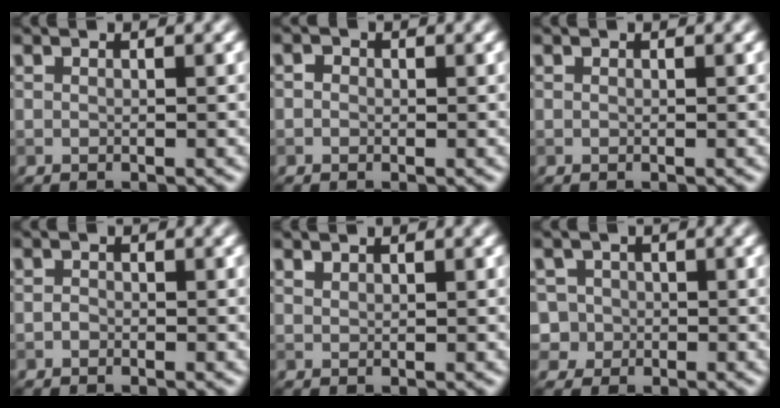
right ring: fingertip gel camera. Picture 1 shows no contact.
{"total": 0.8, "force": [0.0, 0.7, 0.3], "torque": [-0.004, -0.005, -0.006]}
{"total": 0.0}
{"total": 0.6, "force": [-0.3, 0.4, 0.2], "torque": [-0.002, -0.001, -0.008]}
{"total": 0.6, "force": [0.5, 0.2, 0.1], "torque": [-0.003, -0.001, 0.014]}
{"total": 3.9, "force": [-0.4, 3.8, 0.7], "torque": [0.007, 0.019, -0.027]}